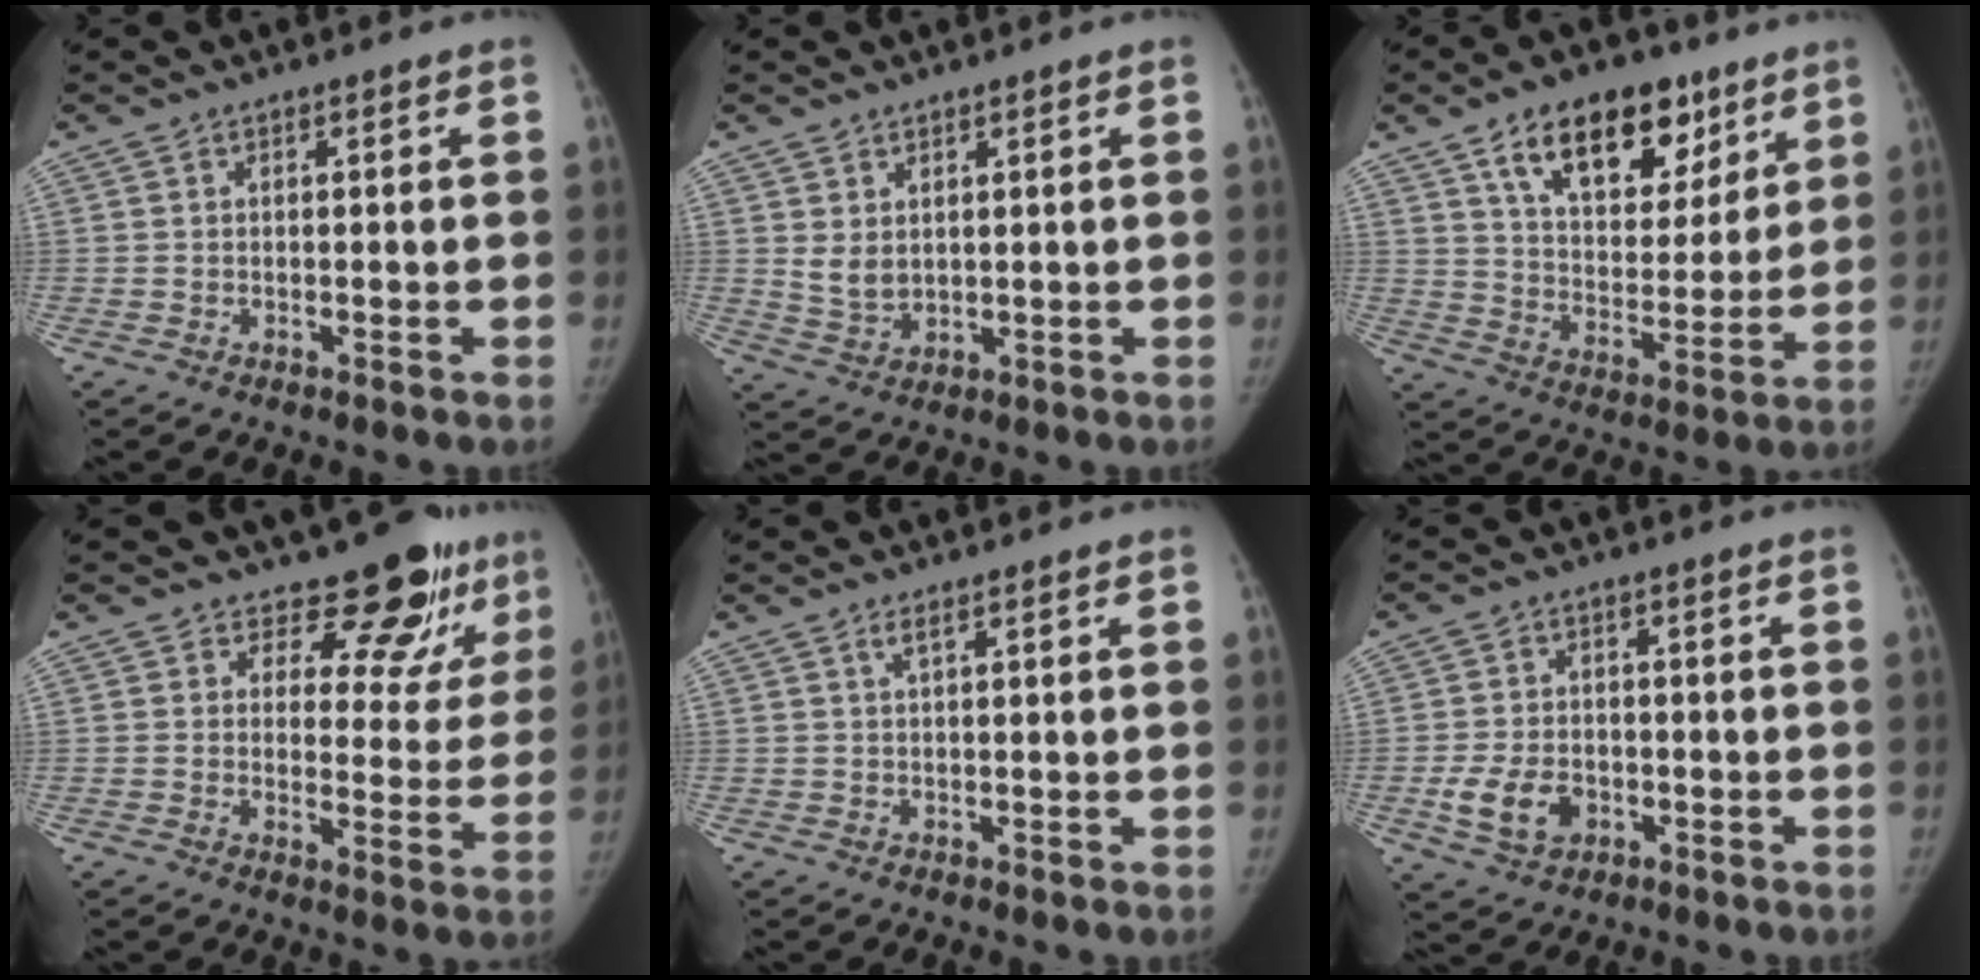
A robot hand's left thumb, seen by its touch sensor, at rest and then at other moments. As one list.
[{"total": 4.1, "force": [1.4, 2.8, 2.6], "torque": [-0.039, -0.019, 0.037]}, {"total": 18.5, "force": [10.6, 10.4, 11.0], "torque": [-0.118, -0.044, 0.173]}, {"total": 11.3, "force": [9.0, 5.5, 4.2], "torque": [-0.006, -0.071, 0.101]}, {"total": 1.0, "force": [0.6, 0.1, 0.8], "torque": [-0.019, 0.001, 0.012]}, {"total": 7.7, "force": [-2.5, 5.6, 4.7], "torque": [-0.078, 0.008, -0.041]}]